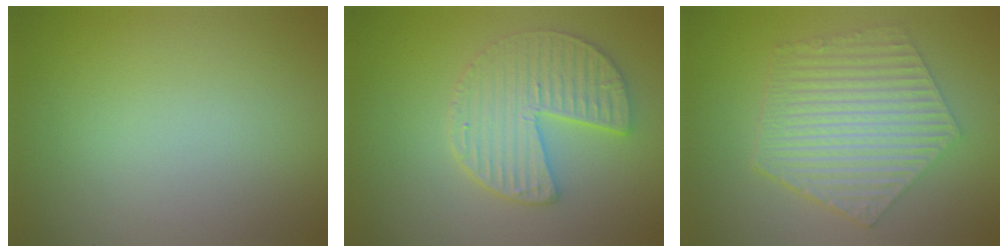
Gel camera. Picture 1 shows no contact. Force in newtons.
{"total": 4.5, "press": 4.1, "slide": 2.0}
{"total": 6.6, "press": 4.9, "slide": 4.4}